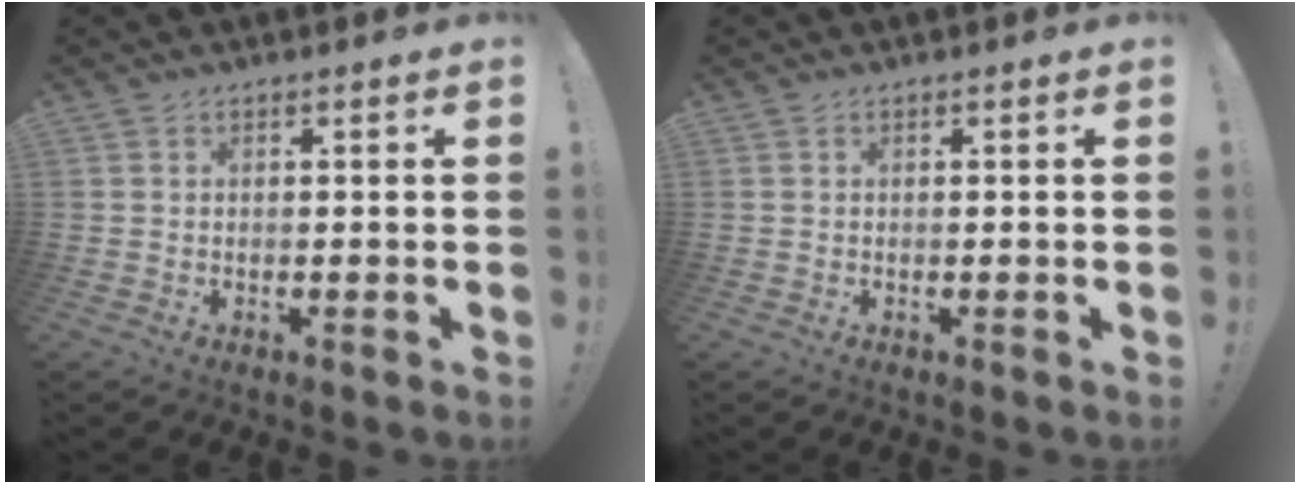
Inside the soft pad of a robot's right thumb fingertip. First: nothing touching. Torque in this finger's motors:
{"motor_torque": [0.12, 0.19, 0.14, -0.10, 0.00]}